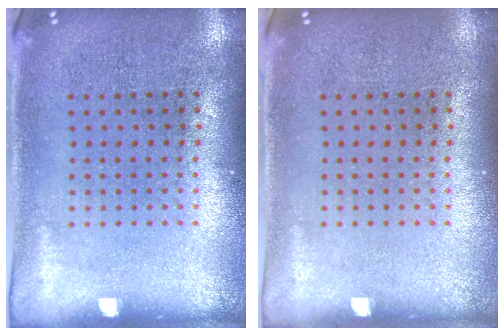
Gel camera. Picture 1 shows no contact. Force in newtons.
{"total": 0.0}